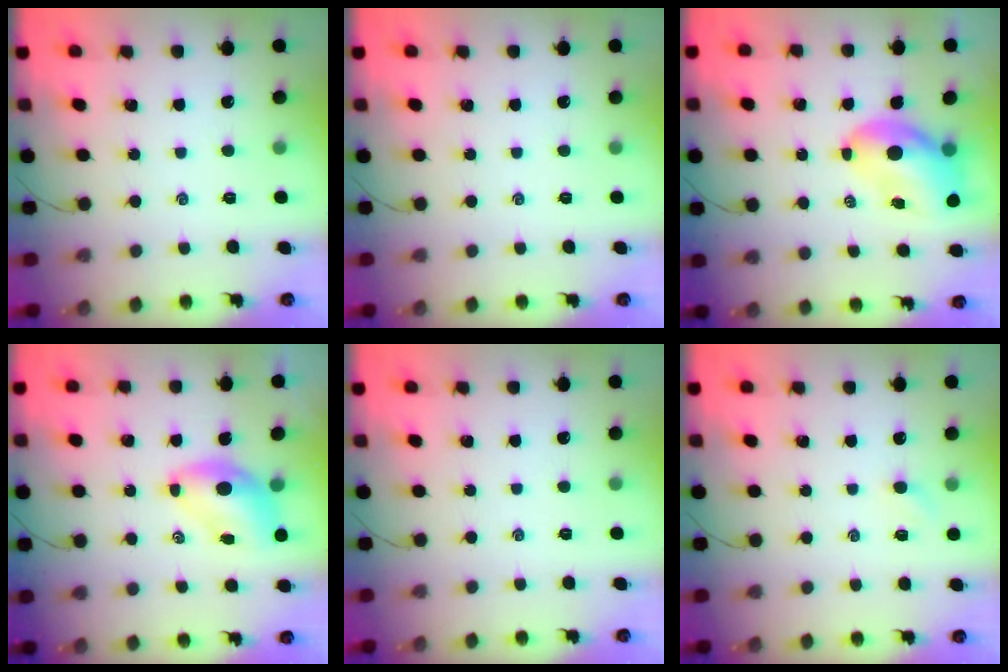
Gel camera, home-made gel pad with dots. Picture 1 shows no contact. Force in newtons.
{"total": 0.0}
{"total": 7.6, "press": 7.3, "slide": 2.2}
{"total": 6.9, "press": 6.8, "slide": 1.3}
{"total": 0.0}
{"total": 2.6, "press": 2.5, "slide": 0.8}